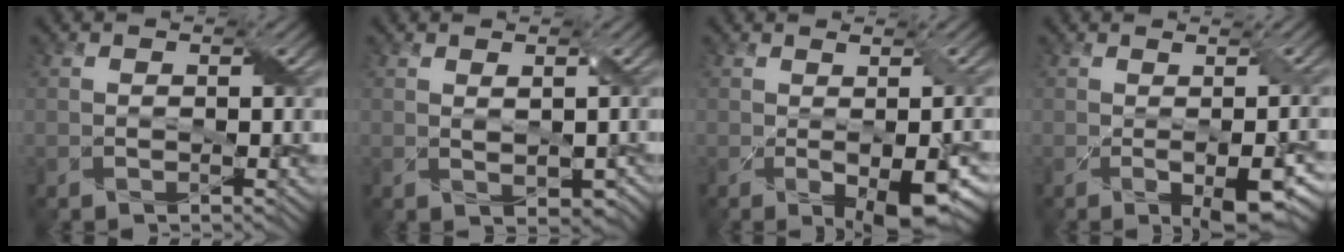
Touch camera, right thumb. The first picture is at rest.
{"total": 2.3, "force": [0.5, 1.3, 1.9], "torque": [-0.038, -0.006, 0.017]}
{"total": 7.4, "force": [-1.7, 2.1, 6.9], "torque": [-0.095, -0.009, -0.010]}
{"total": 7.7, "force": [-1.9, 2.2, 7.1], "torque": [-0.092, -0.006, -0.014]}